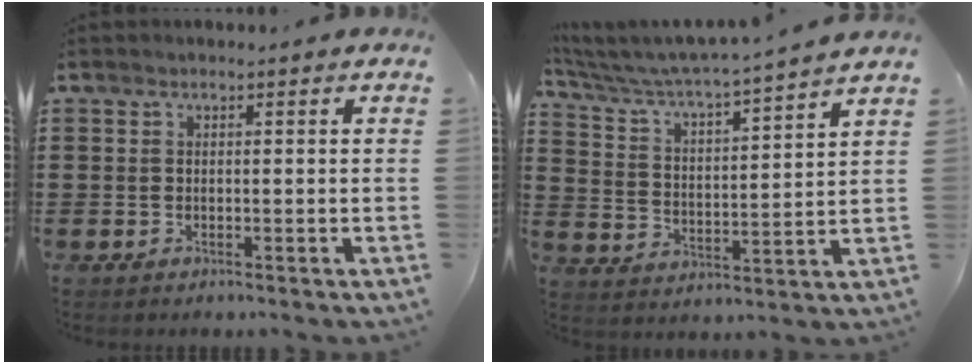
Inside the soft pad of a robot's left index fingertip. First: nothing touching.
{"total": 3.7, "force": [3.5, -0.5, 1.0], "torque": [-0.044, -0.037, 0.047]}